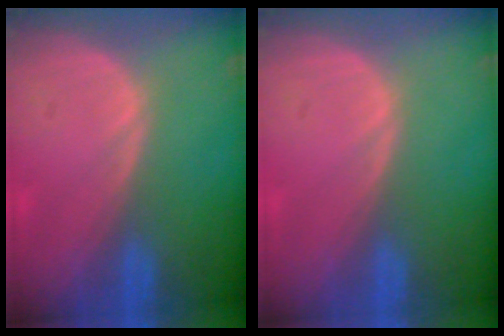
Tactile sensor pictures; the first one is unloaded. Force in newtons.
{"total": 0.0}